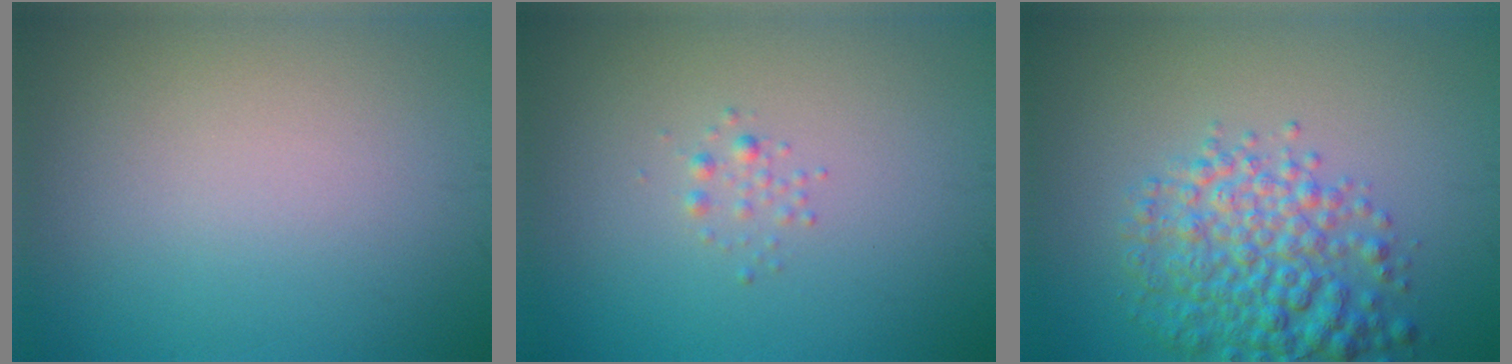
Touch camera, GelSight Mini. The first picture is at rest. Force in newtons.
{"total": 0.8, "press": 0.8, "slide": 0.0}
{"total": 5.6, "press": 5.6, "slide": 0.2}